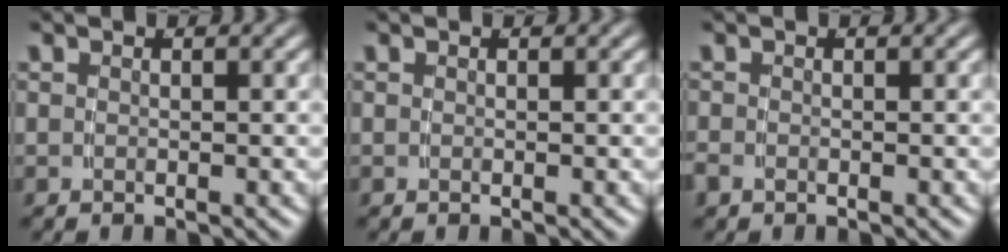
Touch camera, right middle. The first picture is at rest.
{"total": 0.0}
{"total": 0.9, "force": [-0.7, 0.5, 0.3], "torque": [-0.009, -0.006, -0.011]}